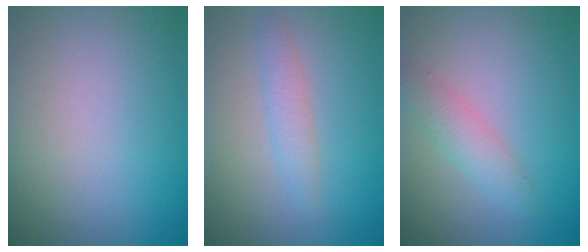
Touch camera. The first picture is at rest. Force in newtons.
{"total": 1.9, "press": 1.9, "slide": 0.1}
{"total": 2.5, "press": 2.5, "slide": 0.1}